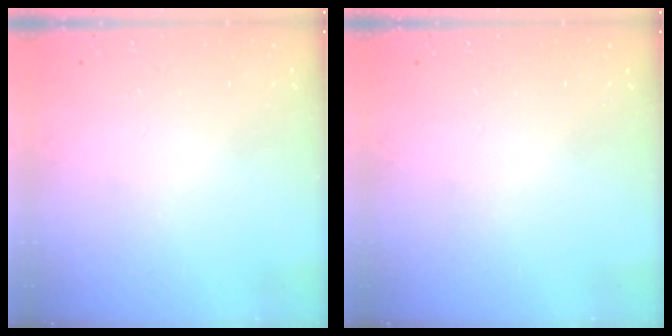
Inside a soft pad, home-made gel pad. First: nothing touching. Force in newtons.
{"total": 0.0}